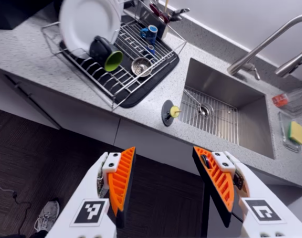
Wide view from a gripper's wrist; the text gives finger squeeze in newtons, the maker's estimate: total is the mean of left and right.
{"total": 0.0}